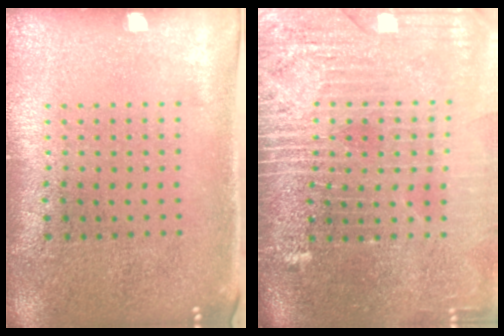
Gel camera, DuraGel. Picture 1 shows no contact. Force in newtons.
{"total": 4.5, "press": 3.9, "slide": 2.3}